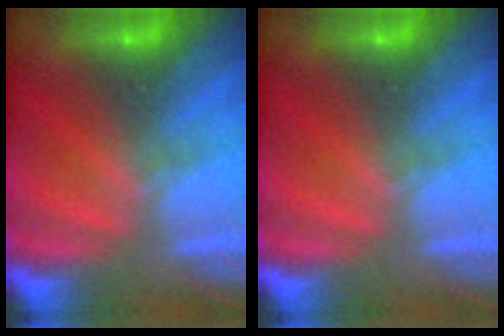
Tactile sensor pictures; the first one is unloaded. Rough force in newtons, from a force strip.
{"total": 0.0}